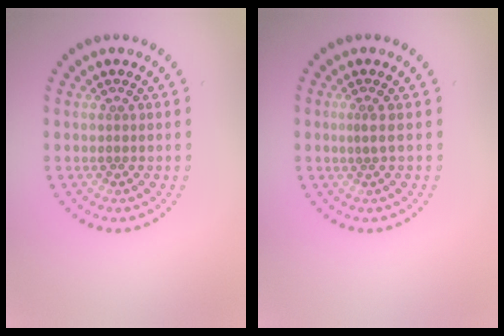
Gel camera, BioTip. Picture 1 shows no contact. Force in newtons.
{"total": 0.8, "press": 0.4, "slide": 0.7}